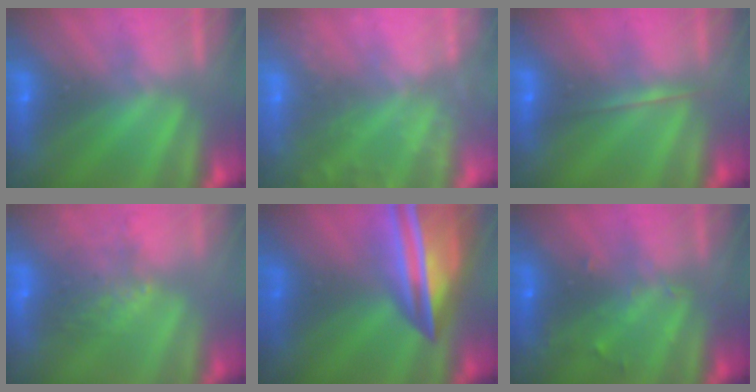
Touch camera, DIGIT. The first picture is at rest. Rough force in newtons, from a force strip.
{"total": 9.0}
{"total": 1.7}
{"total": 7.8}
{"total": 7.5}
{"total": 2.7}